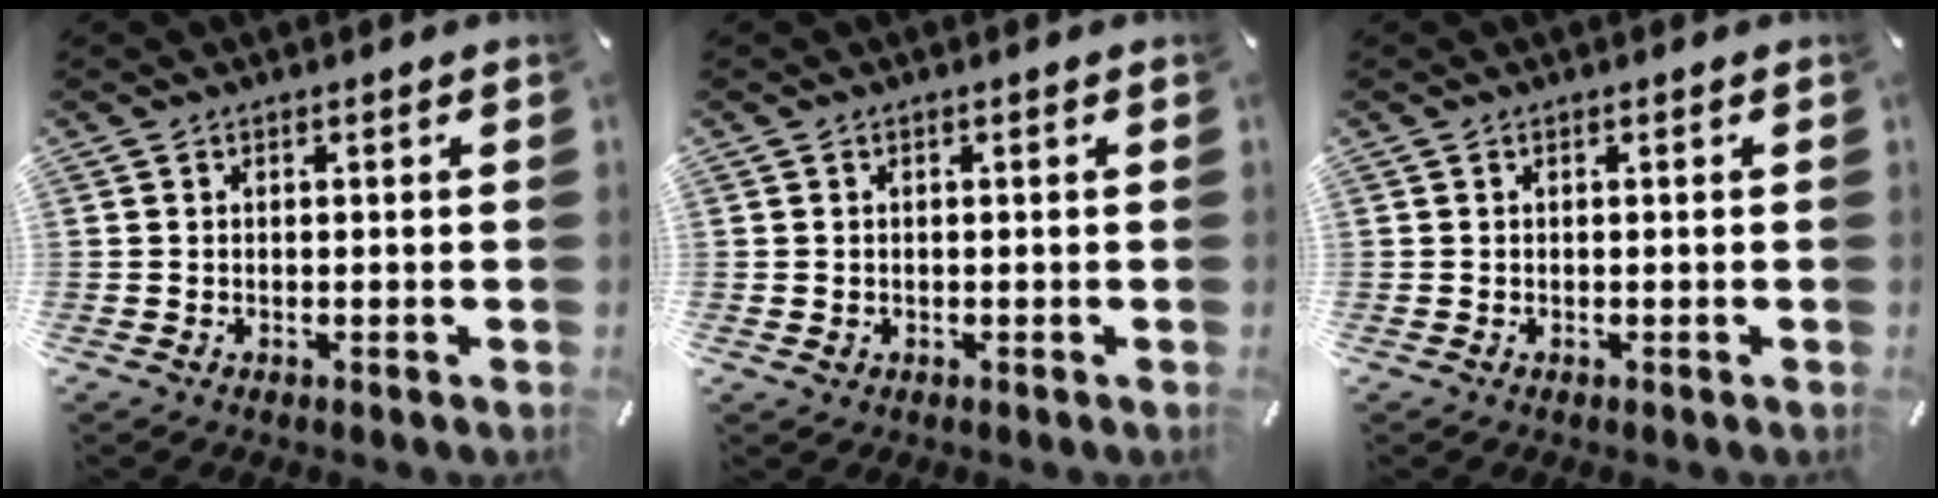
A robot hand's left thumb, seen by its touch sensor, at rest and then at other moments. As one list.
[{"total": 0.8, "force": [0.1, 0.8, 0.2], "torque": [-0.004, 0.006, 0.000]}, {"total": 0.0}]